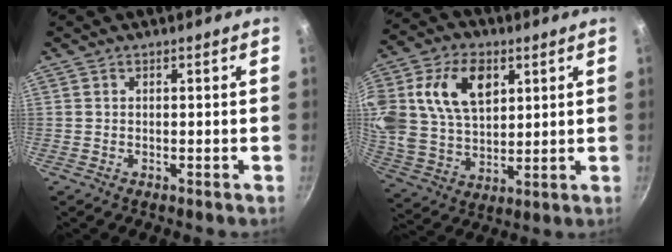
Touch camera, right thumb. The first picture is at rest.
{"total": 18.4, "force": [6.1, 12.2, 12.3], "torque": [-0.228, -0.002, 0.116]}